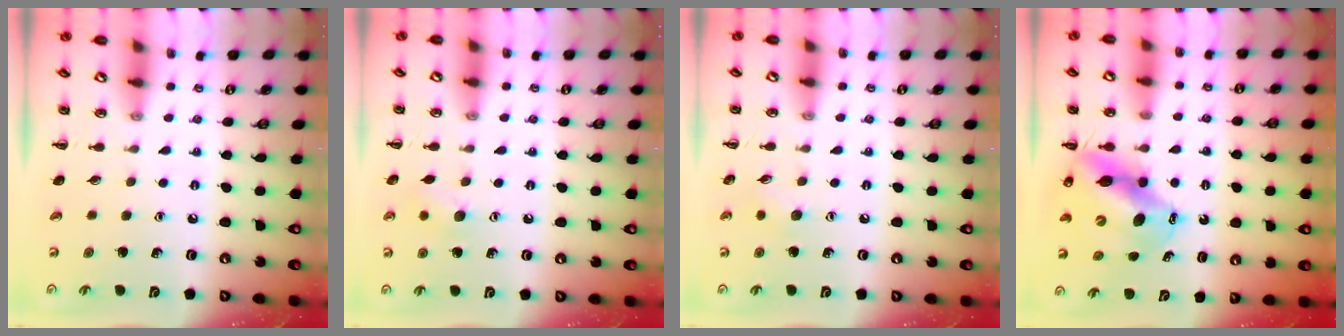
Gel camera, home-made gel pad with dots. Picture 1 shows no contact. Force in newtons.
{"total": 6.8, "press": 6.7, "slide": 1.3}
{"total": 5.3, "press": 5.2, "slide": 1.3}
{"total": 13.0, "press": 12.5, "slide": 3.3}